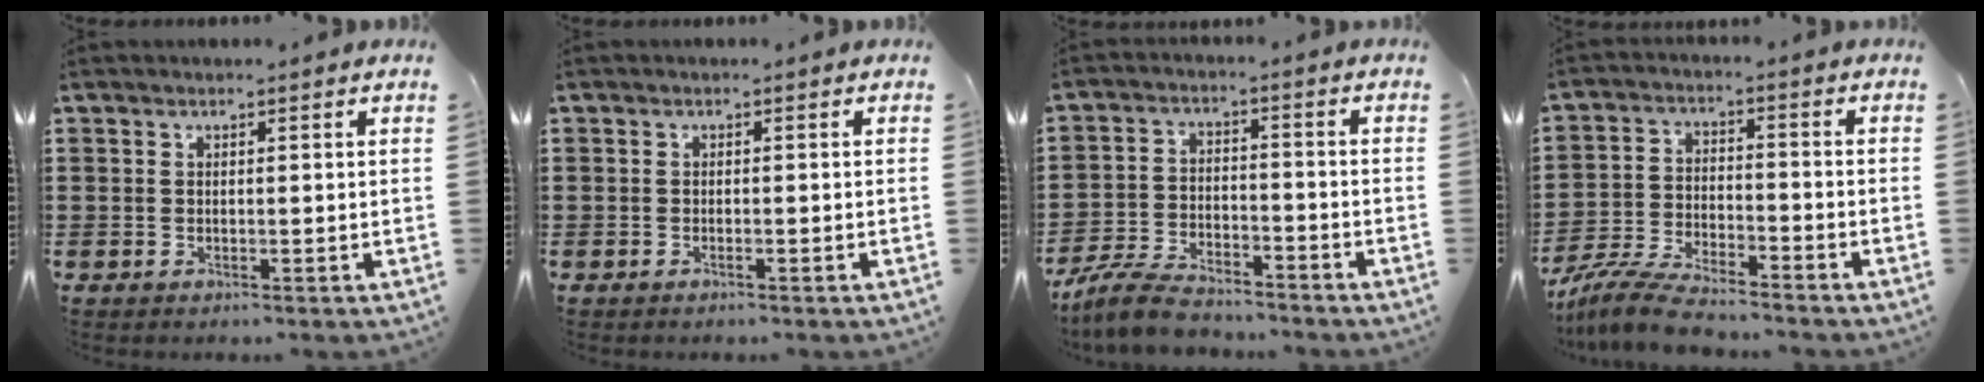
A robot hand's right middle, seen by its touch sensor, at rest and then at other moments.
{"total": 0.6, "force": [-0.3, -0.1, 0.5], "torque": [-0.010, -0.004, -0.005]}
{"total": 6.9, "force": [-6.3, 1.5, 2.4], "torque": [-0.053, 0.010, -0.123]}
{"total": 7.5, "force": [-6.9, 1.1, 2.8], "torque": [-0.064, 0.005, -0.134]}